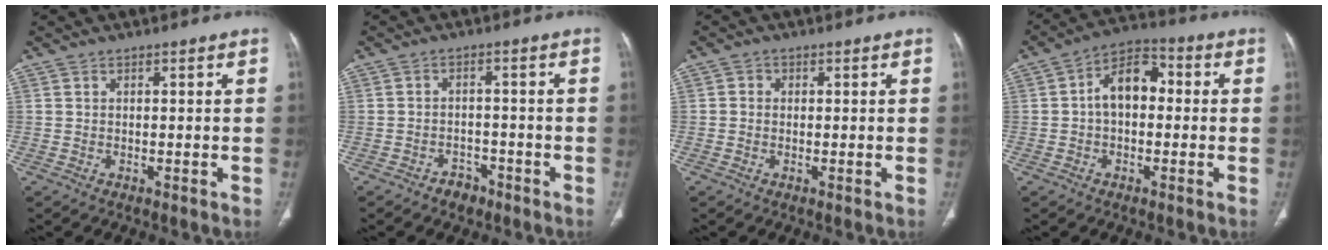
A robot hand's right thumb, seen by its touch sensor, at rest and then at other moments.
{"total": 3.3, "force": [-2.3, 2.2, 0.9], "torque": [-0.008, 0.019, -0.031]}
{"total": 1.4, "force": [0.0, 1.3, 0.5], "torque": [-0.001, 0.004, -0.003]}
{"total": 9.3, "force": [0.3, 6.0, 7.1], "torque": [-0.098, 0.033, -0.008]}